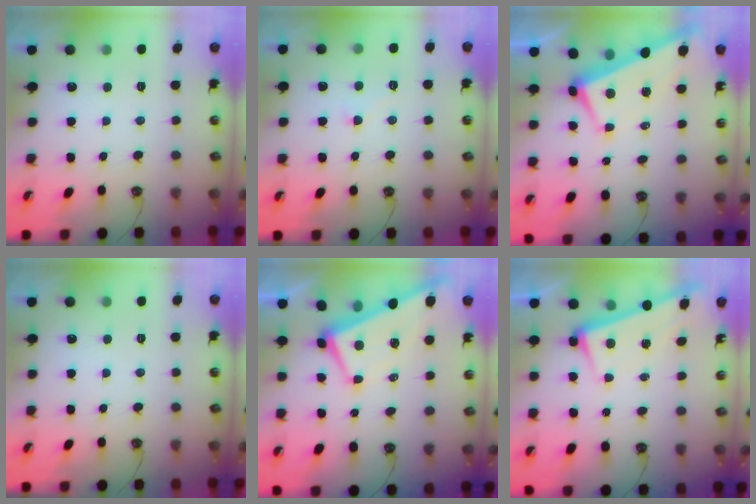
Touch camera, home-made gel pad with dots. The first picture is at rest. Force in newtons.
{"total": 2.5, "press": 2.5, "slide": 0.4}
{"total": 1.7, "press": 1.4, "slide": 1.0}
{"total": 0.0}
{"total": 1.5, "press": 1.2, "slide": 0.9}
{"total": 2.3, "press": 2.1, "slide": 0.9}